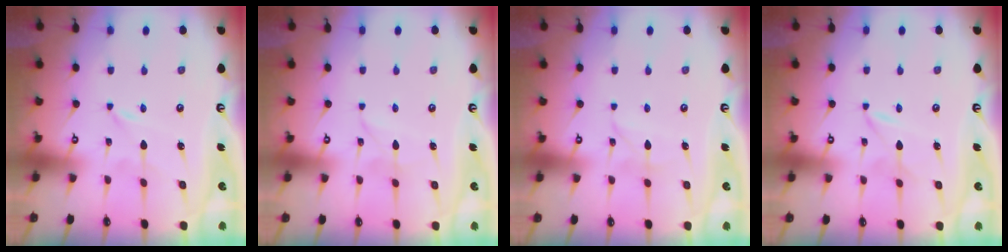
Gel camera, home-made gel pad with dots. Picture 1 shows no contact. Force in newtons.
{"total": 2.9, "press": 2.9, "slide": 0.3}
{"total": 2.7, "press": 2.7, "slide": 0.3}
{"total": 1.7, "press": 1.7, "slide": 0.0}